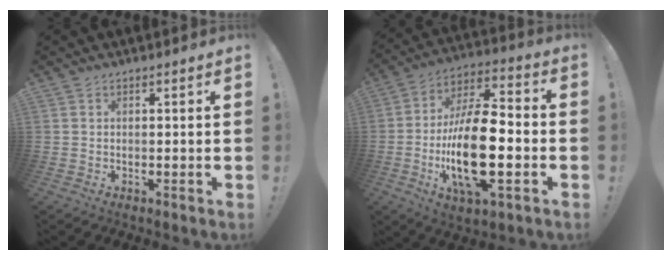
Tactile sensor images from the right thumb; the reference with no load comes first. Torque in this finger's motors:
{"motor_torque": [2.40, 2.61, 0.37, -0.11, 0.28]}